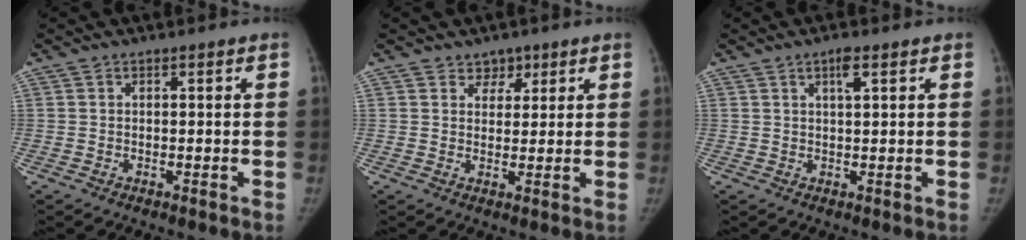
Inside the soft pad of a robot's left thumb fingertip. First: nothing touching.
{"total": 3.3, "force": [2.2, 2.4, 0.6], "torque": [0.019, -0.011, 0.029]}
{"total": 2.6, "force": [1.4, 0.7, 2.1], "torque": [-0.035, -0.002, 0.025]}